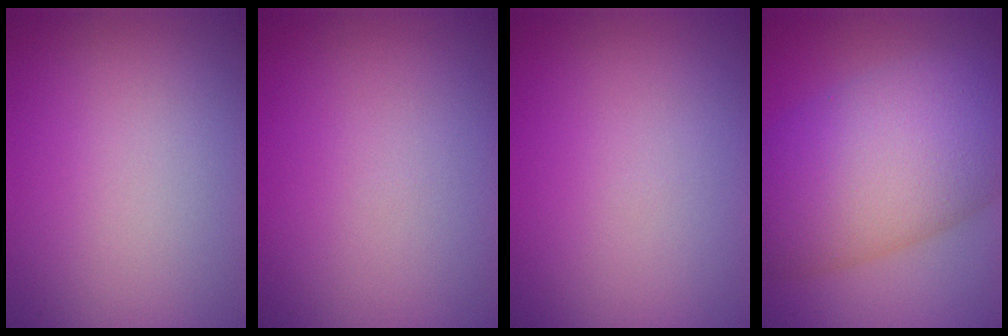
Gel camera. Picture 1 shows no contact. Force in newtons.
{"total": 0.0}
{"total": 0.0}
{"total": 11.9, "press": 11.8, "slide": 0.3}